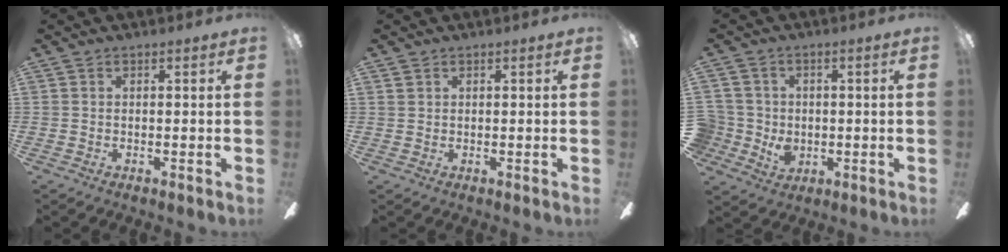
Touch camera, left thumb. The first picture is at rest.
{"total": 0.7, "force": [0.4, 0.5, 0.1], "torque": [-0.003, 0.000, 0.008]}
{"total": 7.1, "force": [-0.4, 6.8, 2.1], "torque": [-0.060, 0.001, -0.001]}